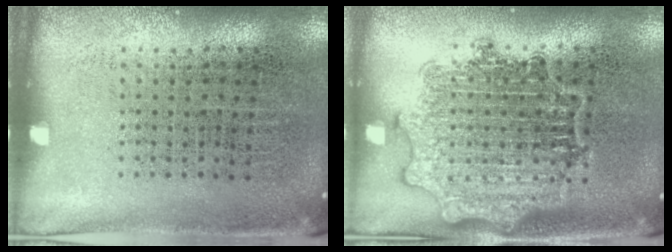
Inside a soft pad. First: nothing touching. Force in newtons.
{"total": 1.8, "press": 1.7, "slide": 0.2}